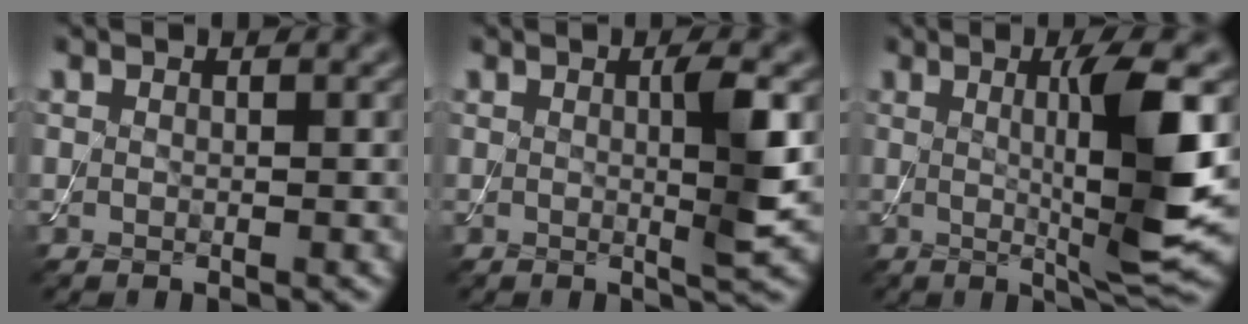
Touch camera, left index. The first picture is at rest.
{"total": 3.7, "force": [0.2, 0.4, 3.7], "torque": [-0.056, -0.007, 0.002]}
{"total": 8.2, "force": [0.7, 1.3, 8.1], "torque": [-0.119, -0.010, 0.015]}